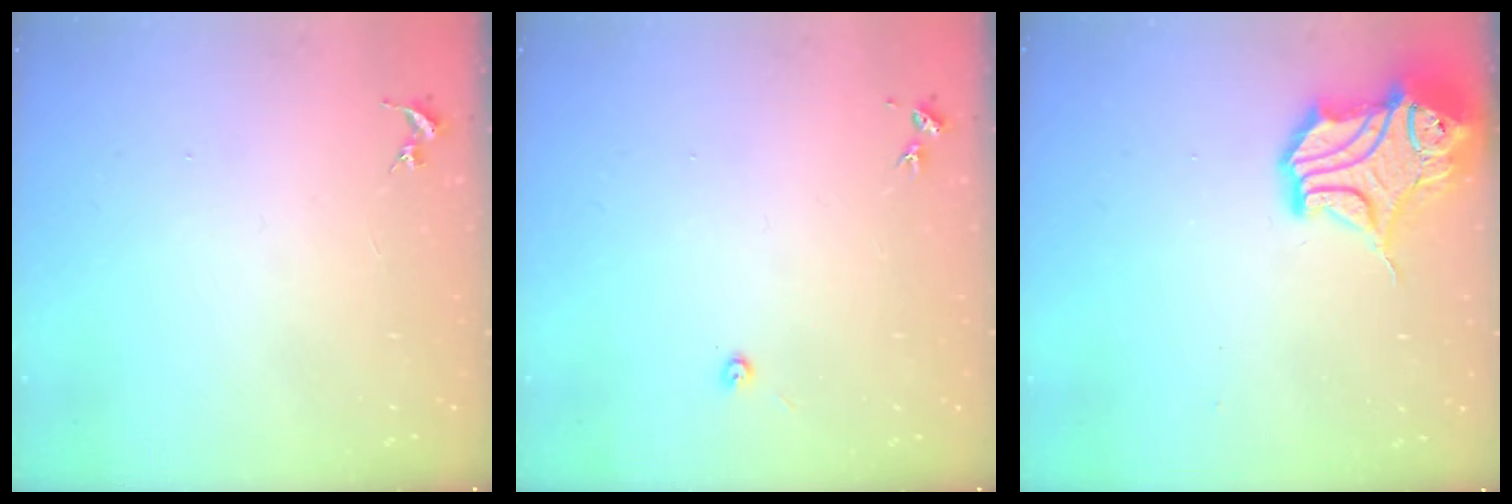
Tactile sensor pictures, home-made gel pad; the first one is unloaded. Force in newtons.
{"total": 2.0, "press": 2.0, "slide": 0.3}
{"total": 15.4, "press": 15.2, "slide": 2.4}